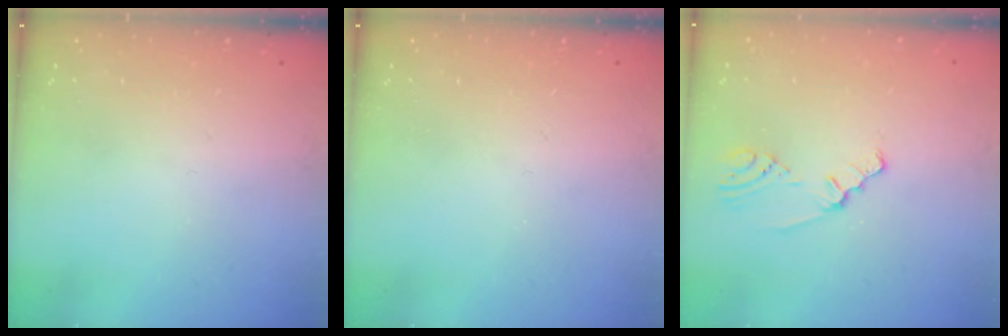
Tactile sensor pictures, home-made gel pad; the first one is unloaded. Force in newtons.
{"total": 0.0}
{"total": 2.0, "press": 1.5, "slide": 1.4}